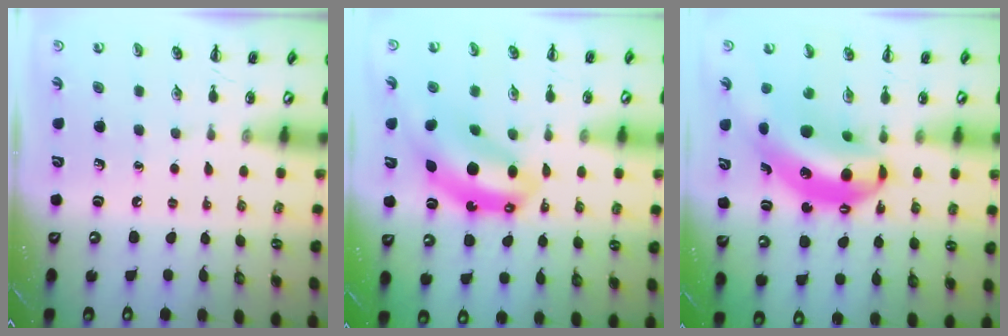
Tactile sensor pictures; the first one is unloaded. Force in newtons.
{"total": 10.9, "press": 10.5, "slide": 3.0}
{"total": 12.9, "press": 12.4, "slide": 3.4}